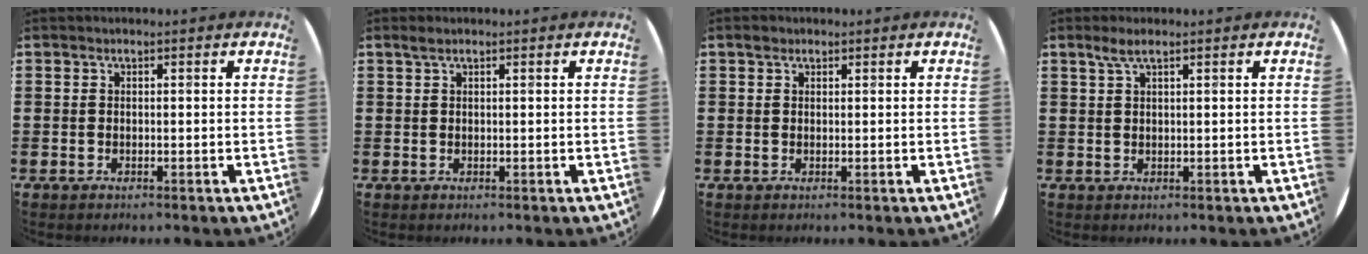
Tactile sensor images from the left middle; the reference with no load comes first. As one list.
[{"total": 0.7, "force": [0.5, 0.1, 0.4], "torque": [-0.007, 0.002, 0.009]}, {"total": 0.9, "force": [0.7, 0.5, 0.1], "torque": [0.005, 0.002, 0.011]}, {"total": 2.0, "force": [1.3, 0.3, 1.5], "torque": [-0.030, 0.005, 0.022]}]